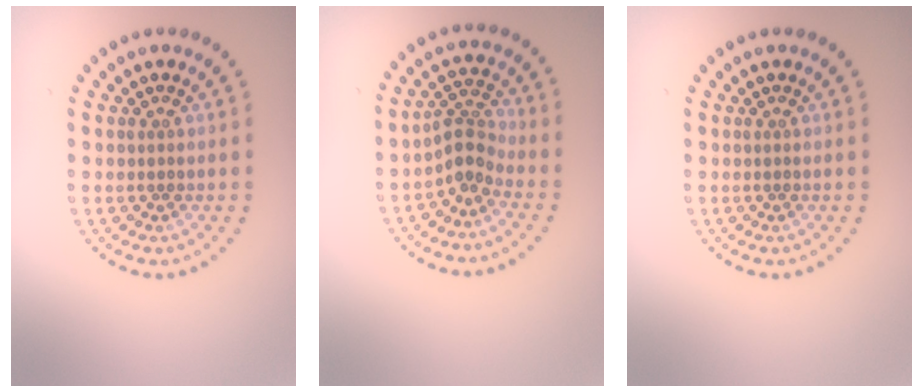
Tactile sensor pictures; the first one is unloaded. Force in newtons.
{"total": 2.6, "press": 1.8, "slide": 1.8}
{"total": 0.0}